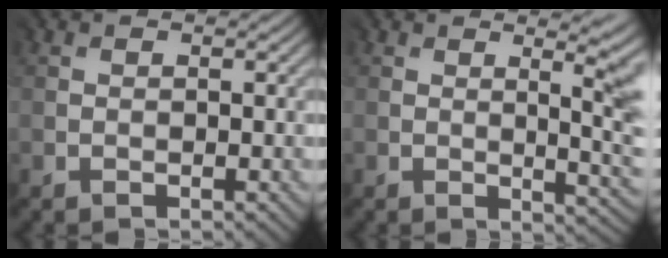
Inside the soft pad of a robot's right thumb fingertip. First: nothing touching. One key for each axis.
{"total": 7.0, "fx": 0.4, "fy": 2.7, "fz": 6.5, "tx": -0.054, "ty": 0.015, "tz": 0.003}